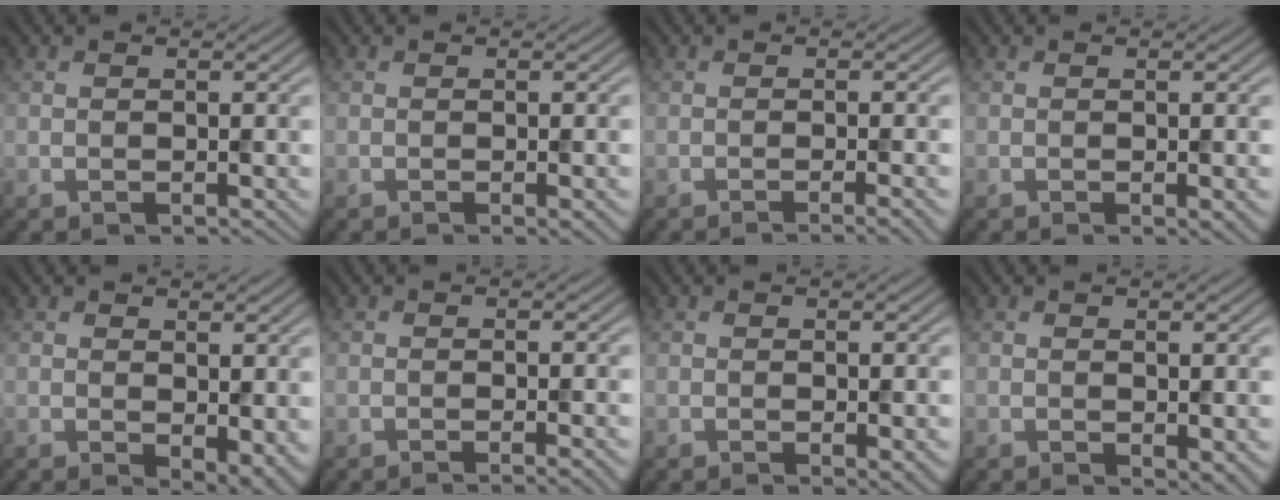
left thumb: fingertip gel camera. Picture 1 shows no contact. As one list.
[{"total": 1.9, "force": [-0.6, 0.3, 1.7], "torque": [-0.023, -0.002, -0.010]}, {"total": 3.2, "force": [-1.4, 0.6, 2.8], "torque": [-0.031, 0.003, -0.027]}, {"total": 1.5, "force": [-0.3, 0.2, 1.5], "torque": [-0.021, -0.006, -0.005]}, {"total": 4.5, "force": [-0.3, 2.5, 3.7], "torque": [-0.055, -0.016, 0.005]}, {"total": 2.4, "force": [-0.9, 0.5, 2.2], "torque": [-0.023, 0.002, -0.020]}, {"total": 1.8, "force": [-0.4, 0.3, 1.7], "torque": [-0.025, -0.007, -0.006]}, {"total": 2.3, "force": [-0.4, 1.2, 2.0], "torque": [-0.027, -0.008, -0.003]}]